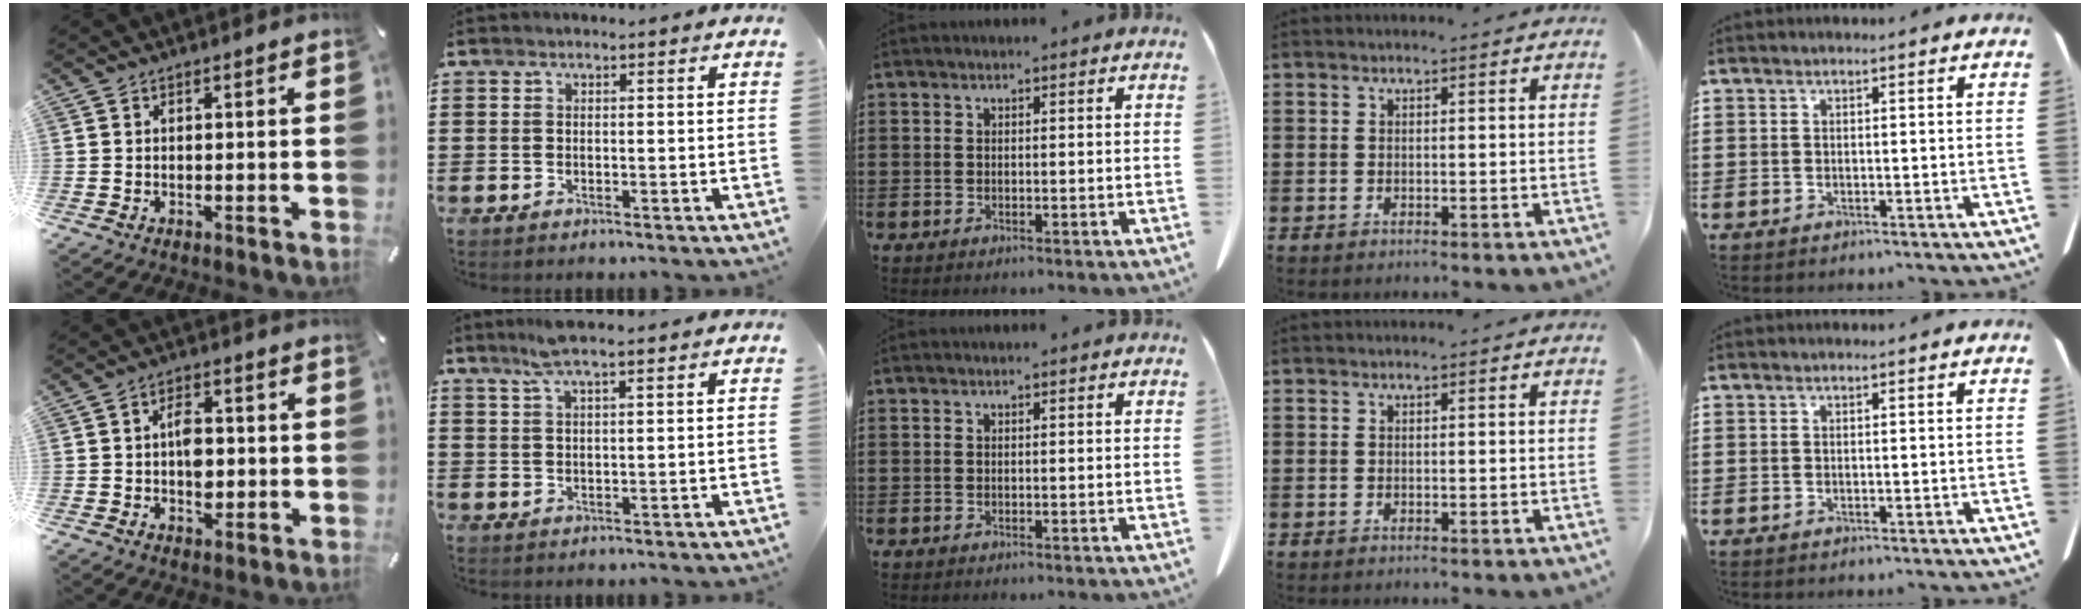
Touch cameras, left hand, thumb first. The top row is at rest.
{"thumb": {"total": 5.9, "force": [-0.3, 3.9, 4.4], "torque": [-0.058, 0.001, -0.008]}, "index": {"total": 4.5, "force": [3.2, 0.5, 3.1], "torque": [-0.068, 0.001, 0.058]}}